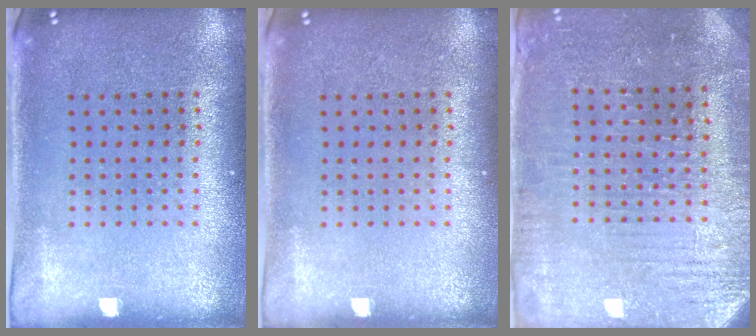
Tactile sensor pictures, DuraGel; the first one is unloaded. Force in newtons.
{"total": 0.0}
{"total": 3.2, "press": 3.2, "slide": 0.4}